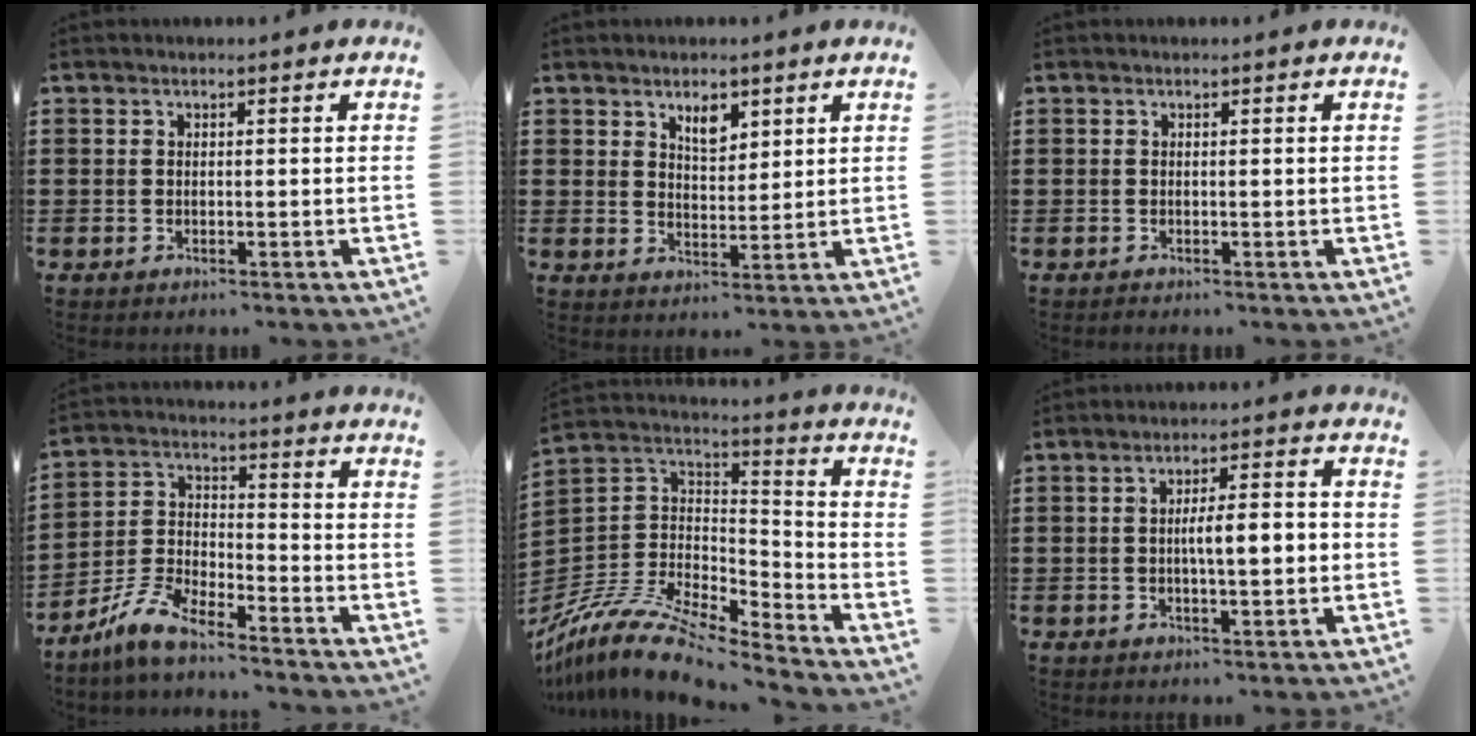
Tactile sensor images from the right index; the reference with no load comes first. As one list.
[{"total": 3.7, "force": [2.5, 1.9, 2.0], "torque": [-0.030, 0.001, 0.042]}, {"total": 0.0}, {"total": 7.2, "force": [-6.3, 1.6, 3.2], "torque": [-0.092, 0.000, -0.128]}, {"total": 12.0, "force": [-9.9, 3.4, 5.9], "torque": [-0.131, 0.021, -0.197]}, {"total": 5.2, "force": [-0.5, 1.3, 5.0], "torque": [-0.089, 0.005, -0.013]}]